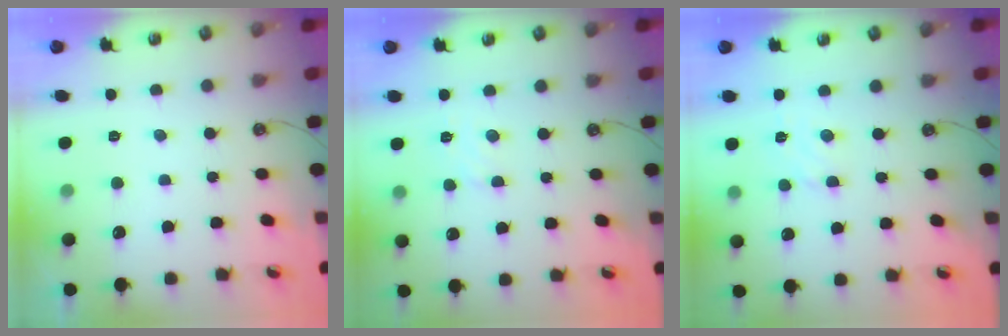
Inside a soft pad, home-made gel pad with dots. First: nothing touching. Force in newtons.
{"total": 4.8, "press": 4.8, "slide": 0.7}
{"total": 3.1, "press": 3.1, "slide": 0.5}